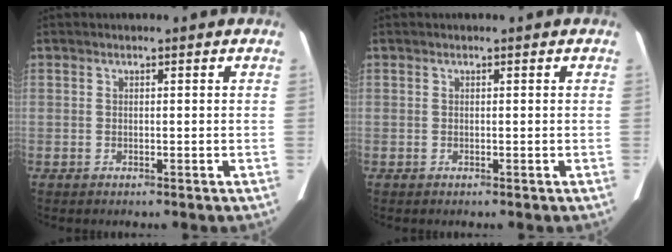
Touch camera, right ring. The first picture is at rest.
{"total": 0.0}